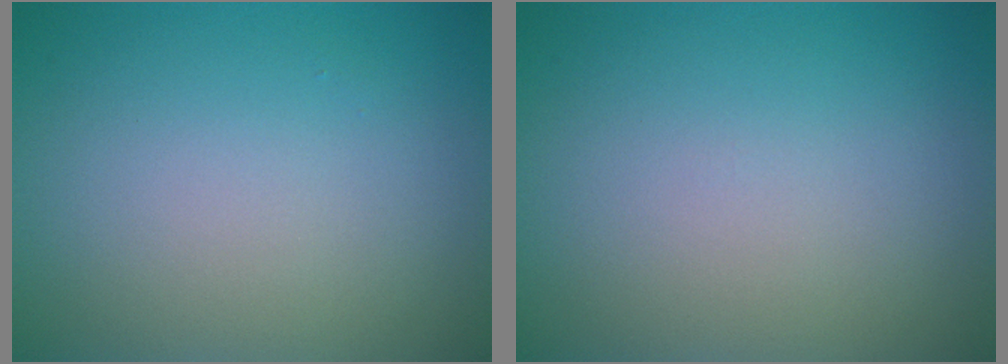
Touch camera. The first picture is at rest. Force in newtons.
{"total": 0.0}